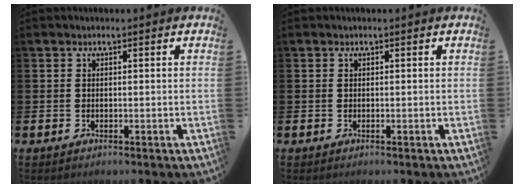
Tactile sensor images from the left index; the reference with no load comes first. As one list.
[{"total": 0.0}]